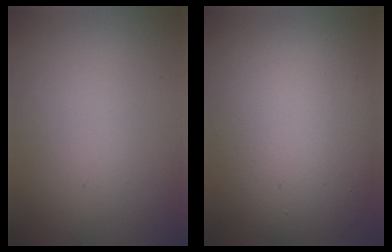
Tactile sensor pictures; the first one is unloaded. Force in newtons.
{"total": 12.6, "press": 12.6, "slide": 0.6}